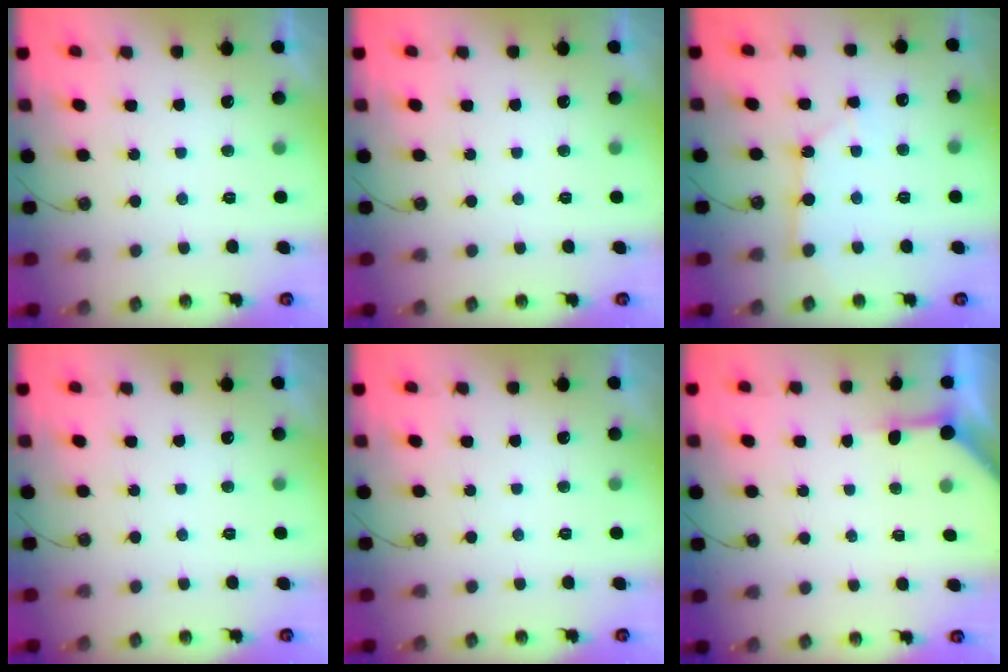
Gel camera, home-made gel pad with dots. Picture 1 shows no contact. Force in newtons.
{"total": 0.0}
{"total": 3.0, "press": 3.0, "slide": 0.1}
{"total": 0.0}
{"total": 0.0}
{"total": 3.8, "press": 3.7, "slide": 0.4}